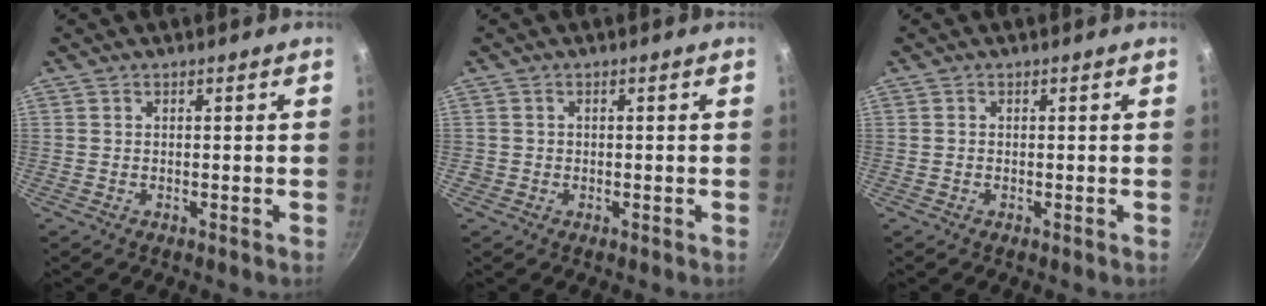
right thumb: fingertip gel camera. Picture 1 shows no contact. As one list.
[{"total": 1.0, "force": [-0.2, 1.0, 0.1], "torque": [0.000, 0.002, -0.004]}, {"total": 0.0}]